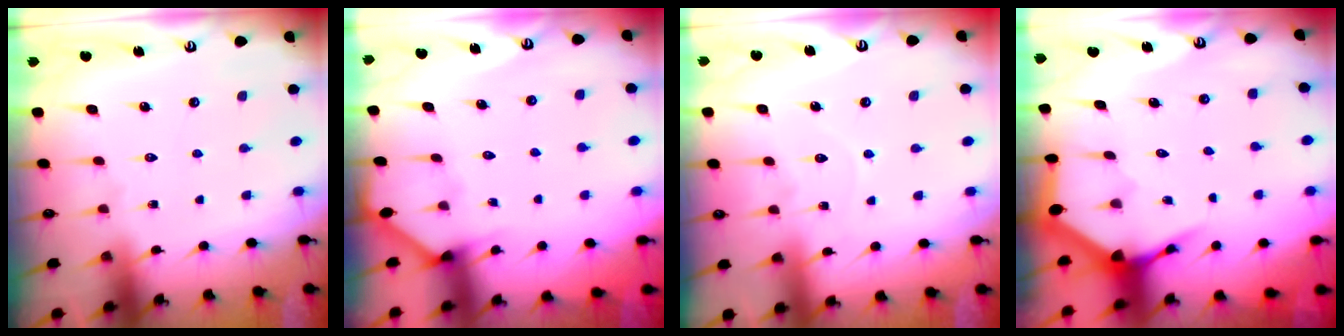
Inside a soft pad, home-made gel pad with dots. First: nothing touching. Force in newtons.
{"total": 2.2, "press": 2.2, "slide": 0.3}
{"total": 5.6, "press": 5.6, "slide": 0.1}
{"total": 3.9, "press": 3.9, "slide": 0.5}